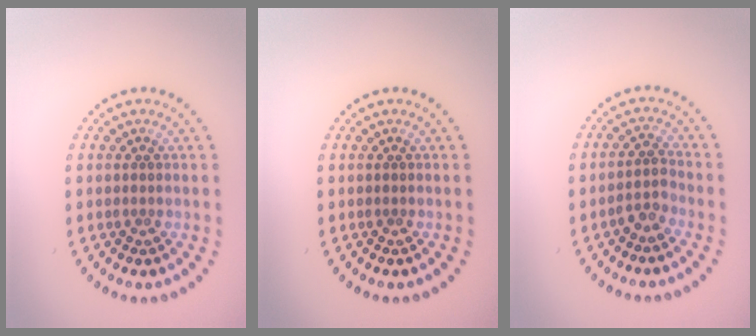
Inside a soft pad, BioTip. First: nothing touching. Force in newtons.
{"total": 0.0}
{"total": 1.9, "press": 1.4, "slide": 1.2}